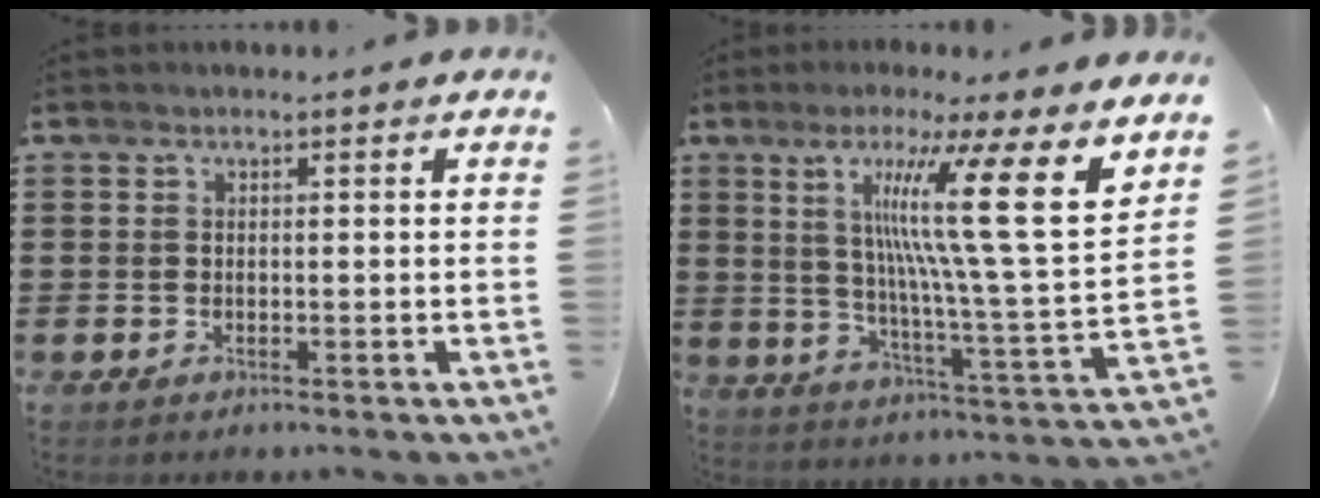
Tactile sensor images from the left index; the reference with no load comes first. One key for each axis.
{"total": 16.9, "fx": 7.8, "fy": 1.2, "fz": 14.9, "tx": -0.267, "ty": -0.037, "tz": 0.112}